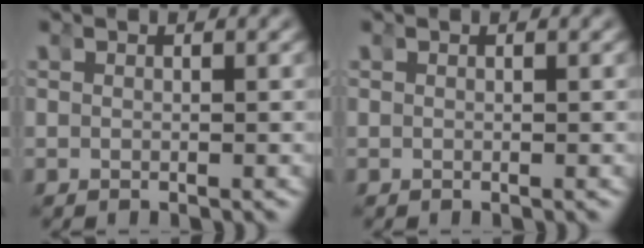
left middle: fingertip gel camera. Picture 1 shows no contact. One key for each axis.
{"total": 0.0}